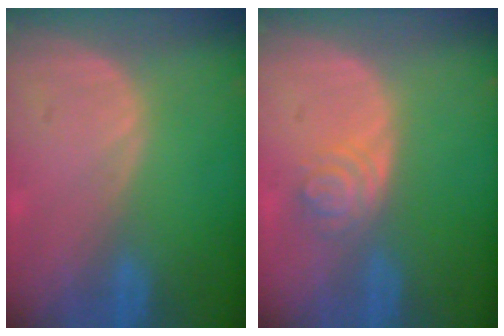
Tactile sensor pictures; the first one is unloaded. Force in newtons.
{"total": 4.0, "press": 3.6, "slide": 1.7}